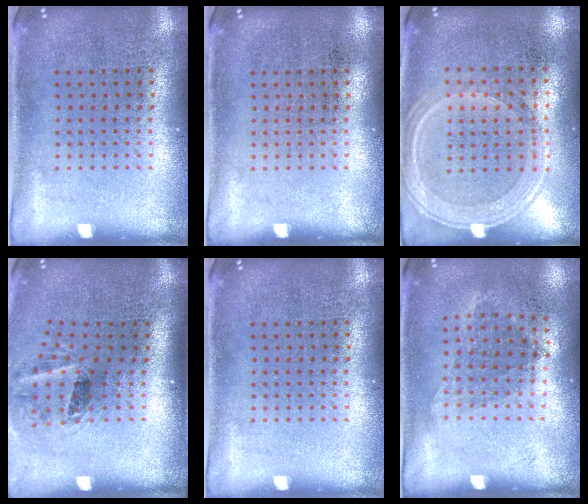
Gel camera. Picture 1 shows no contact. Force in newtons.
{"total": 0.0}
{"total": 1.2, "press": 1.1, "slide": 0.4}
{"total": 1.5, "press": 1.1, "slide": 1.1}
{"total": 0.0}
{"total": 1.0, "press": 0.8, "slide": 0.6}